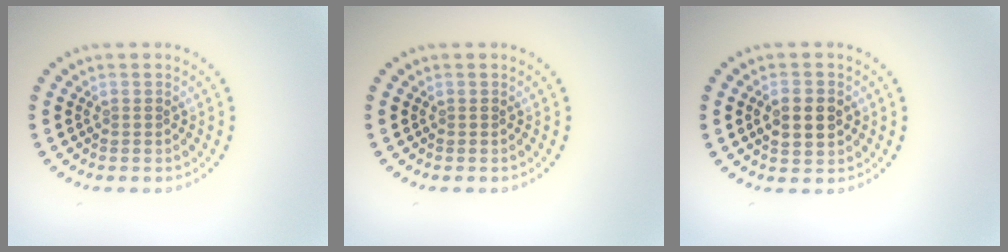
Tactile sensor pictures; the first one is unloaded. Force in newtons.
{"total": 0.0}
{"total": 3.2, "press": 3.2, "slide": 0.1}